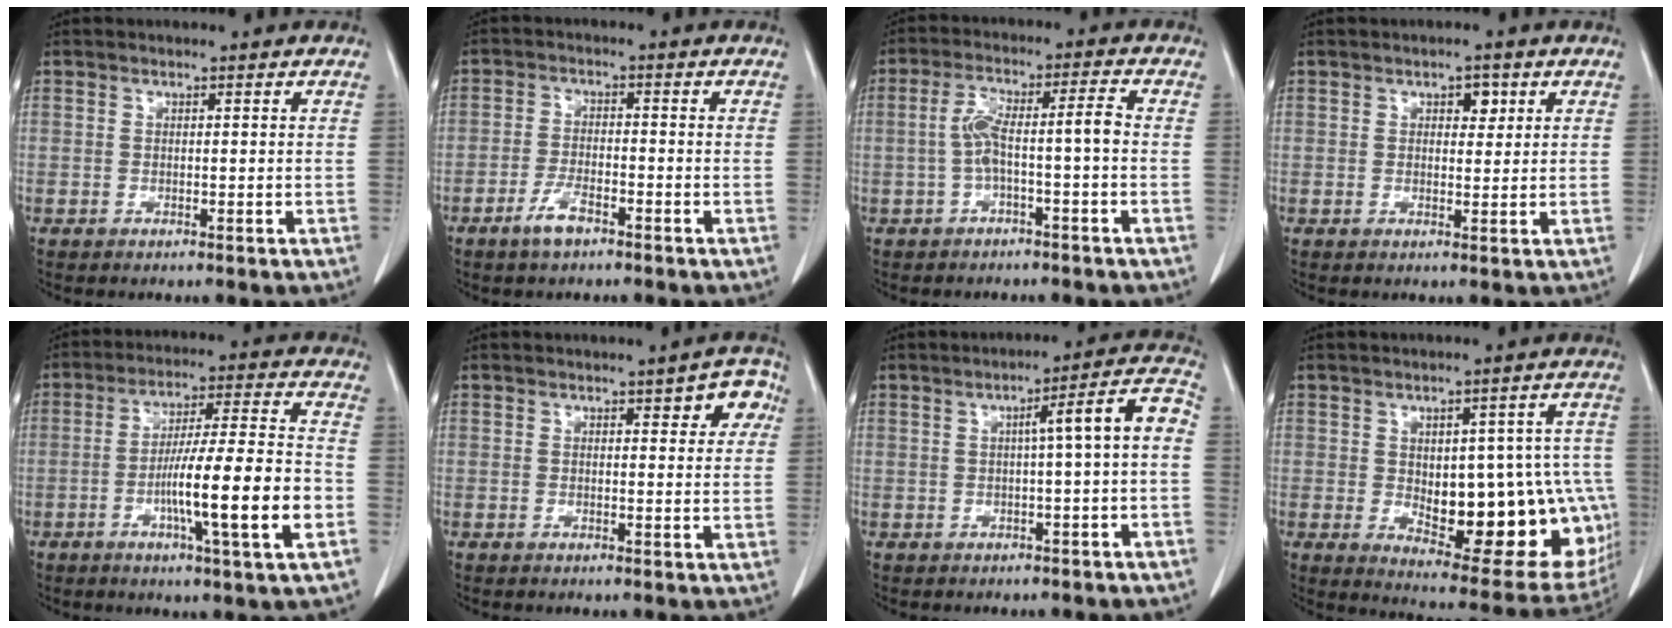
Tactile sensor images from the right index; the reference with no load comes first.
{"total": 4.0, "force": [-2.7, 1.1, 2.7], "torque": [-0.060, -0.001, -0.049]}
{"total": 6.2, "force": [-1.3, 0.5, 6.0], "torque": [-0.118, 0.031, -0.020]}
{"total": 2.4, "force": [1.1, 1.4, 1.6], "torque": [-0.018, 0.003, 0.015]}
{"total": 14.8, "force": [-4.2, 0.0, 14.2], "torque": [-0.239, -0.001, -0.071]}
{"total": 4.4, "force": [1.8, 1.6, 3.7], "torque": [-0.033, 0.010, 0.017]}
{"total": 6.7, "force": [-0.1, 0.0, 6.7], "torque": [-0.090, 0.021, -0.004]}
{"total": 21.4, "force": [-3.1, 9.2, 19.0], "torque": [-0.182, 0.016, -0.009]}